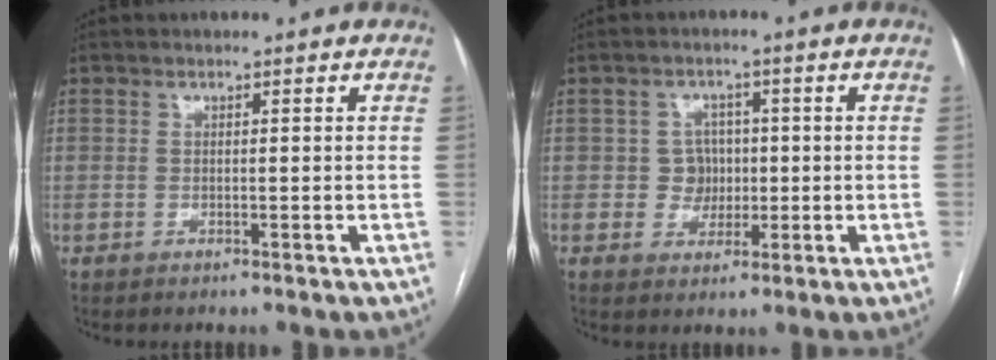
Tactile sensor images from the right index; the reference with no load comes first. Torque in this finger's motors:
{"motor_torque": [0.28, 0.05, 0.00, 0.01]}